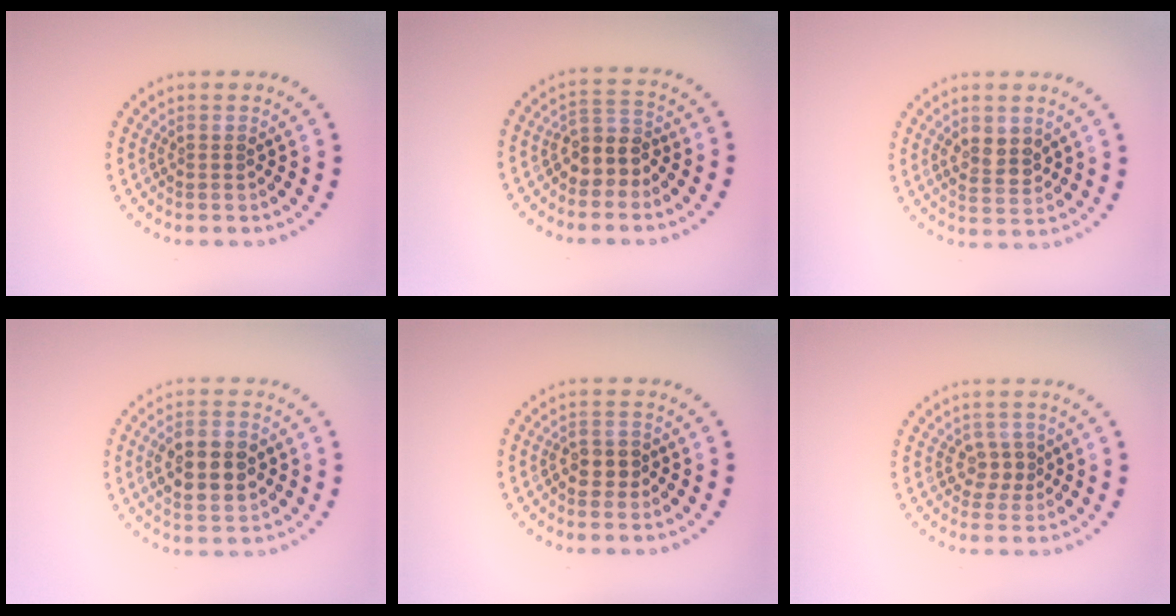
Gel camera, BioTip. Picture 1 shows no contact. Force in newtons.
{"total": 3.1, "press": 2.6, "slide": 1.6}
{"total": 2.6, "press": 2.5, "slide": 0.4}
{"total": 5.5, "press": 5.5, "slide": 0.4}
{"total": 1.5, "press": 1.4, "slide": 0.4}
{"total": 1.8, "press": 1.5, "slide": 1.0}